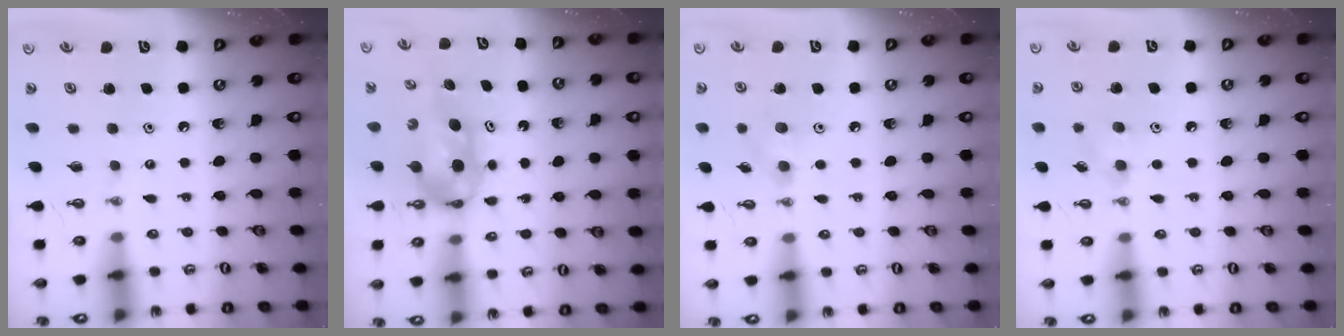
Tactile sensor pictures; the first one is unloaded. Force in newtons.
{"total": 6.1, "press": 5.0, "slide": 3.6}
{"total": 7.2, "press": 7.1, "slide": 1.0}
{"total": 6.0, "press": 5.7, "slide": 1.9}